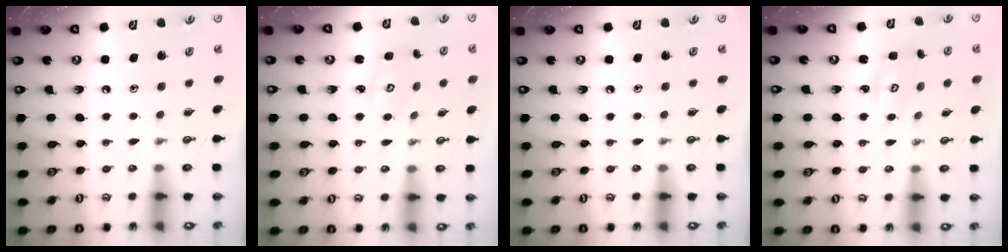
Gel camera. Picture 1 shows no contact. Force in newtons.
{"total": 2.7, "press": 2.7, "slide": 0.3}
{"total": 0.0}
{"total": 2.8, "press": 2.8, "slide": 0.4}